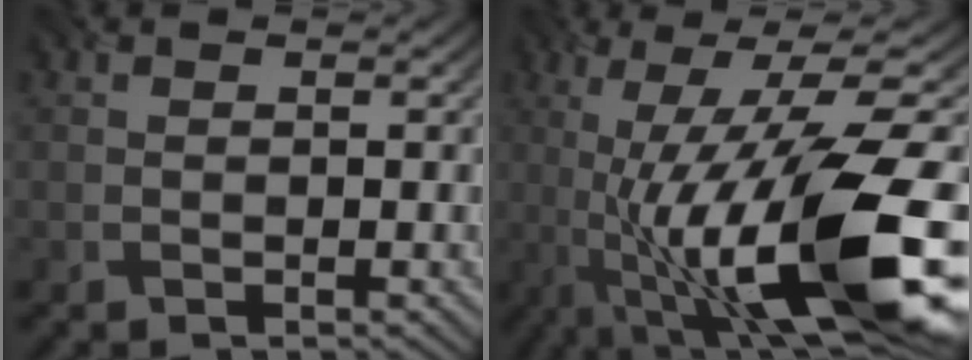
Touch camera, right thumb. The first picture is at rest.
{"total": 18.0, "force": [-3.9, 4.8, 17.0], "torque": [-0.288, 0.006, -0.064]}